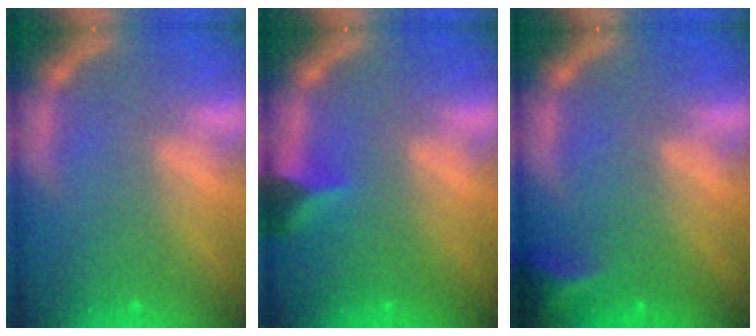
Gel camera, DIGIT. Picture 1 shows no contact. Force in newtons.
{"total": 2.9}
{"total": 2.9}